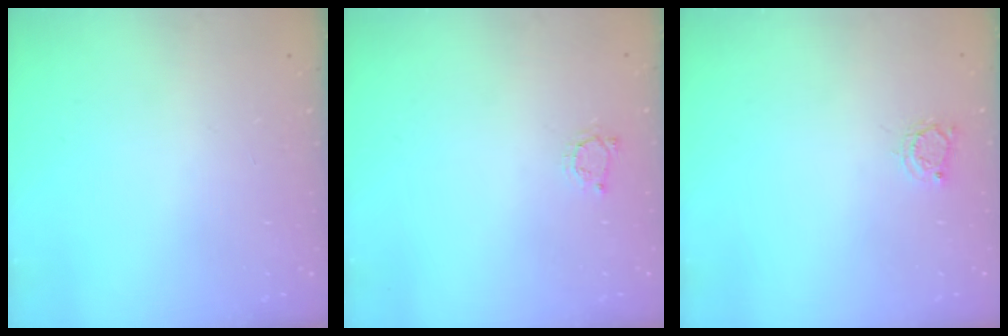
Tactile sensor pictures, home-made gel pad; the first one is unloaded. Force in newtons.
{"total": 3.3, "press": 3.2, "slide": 0.5}
{"total": 2.8, "press": 2.8, "slide": 0.4}